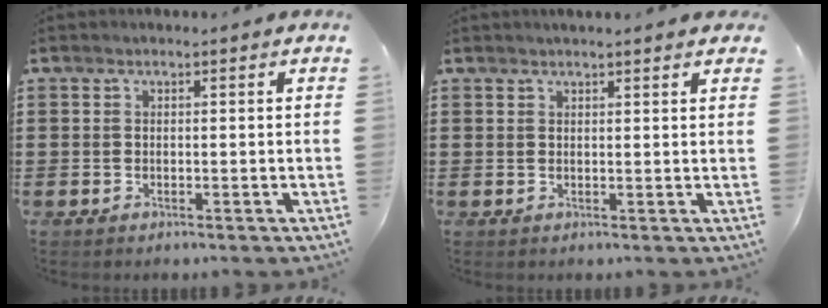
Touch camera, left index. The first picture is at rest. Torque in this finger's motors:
{"motor_torque": [1.12, -1.01, 0.39, 0.10]}